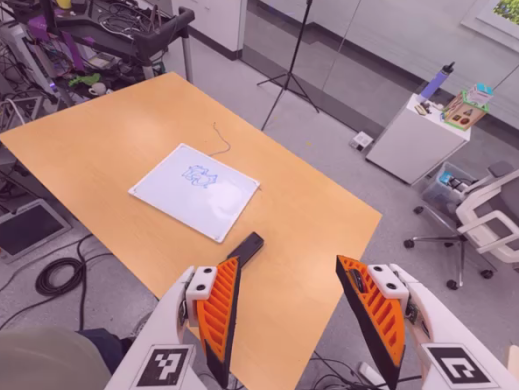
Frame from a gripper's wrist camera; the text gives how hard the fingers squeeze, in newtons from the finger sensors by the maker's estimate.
{"total": 0.0}